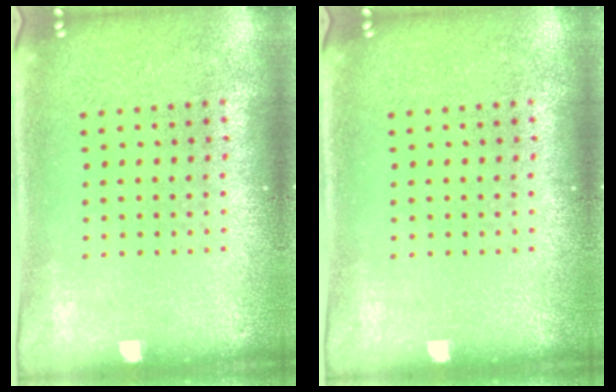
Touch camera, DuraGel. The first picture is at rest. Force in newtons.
{"total": 0.0}